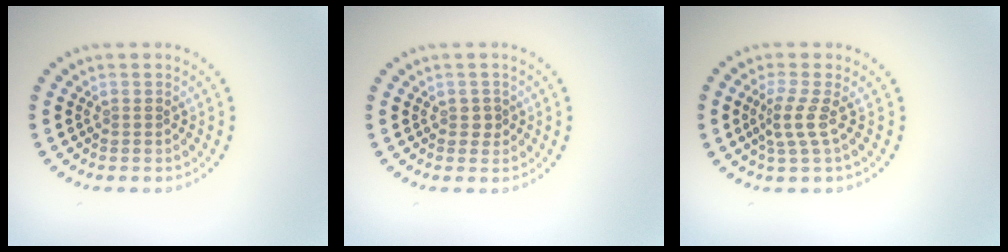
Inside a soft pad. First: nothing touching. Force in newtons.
{"total": 0.9, "press": 0.9, "slide": 0.3}
{"total": 2.3, "press": 1.5, "slide": 1.7}